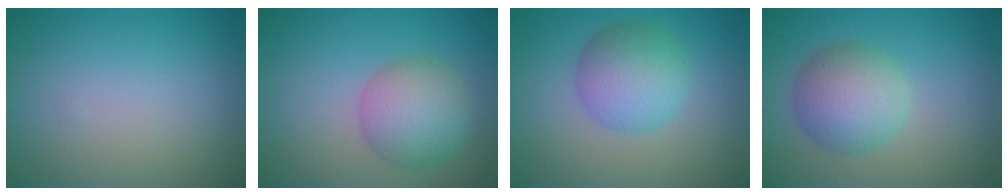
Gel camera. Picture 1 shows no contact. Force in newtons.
{"total": 5.1, "press": 5.1, "slide": 0.1}
{"total": 5.0, "press": 5.0, "slide": 0.2}
{"total": 5.1, "press": 5.1, "slide": 0.3}